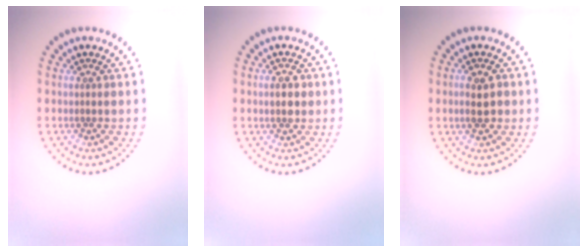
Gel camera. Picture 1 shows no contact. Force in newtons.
{"total": 2.0, "press": 2.0, "slide": 0.2}
{"total": 2.6, "press": 2.6, "slide": 0.2}